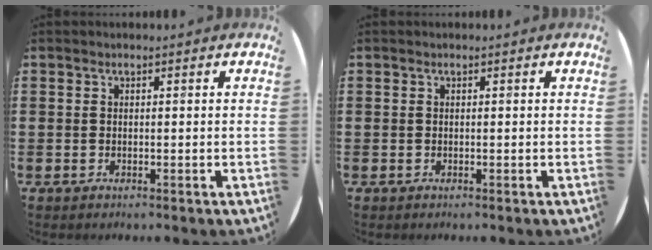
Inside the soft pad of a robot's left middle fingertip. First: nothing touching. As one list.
[{"total": 0.0}]